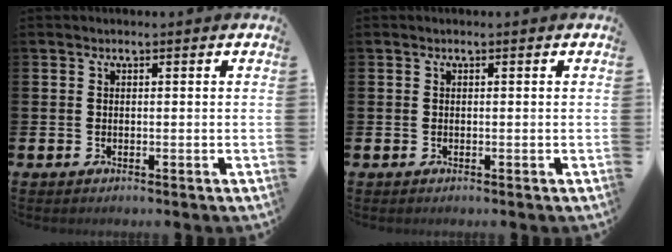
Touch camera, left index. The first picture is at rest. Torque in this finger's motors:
{"motor_torque": [0.22, 0.19, 0.00, 0.02]}